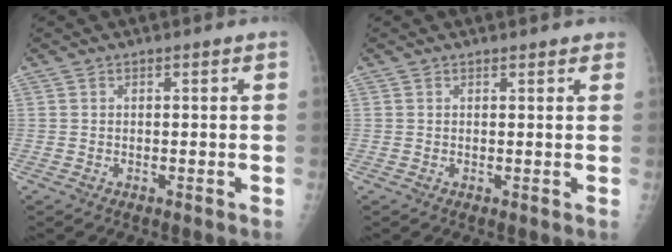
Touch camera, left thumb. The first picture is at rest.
{"total": 1.4, "force": [1.2, 0.5, 0.5], "torque": [0.003, 0.000, 0.012]}